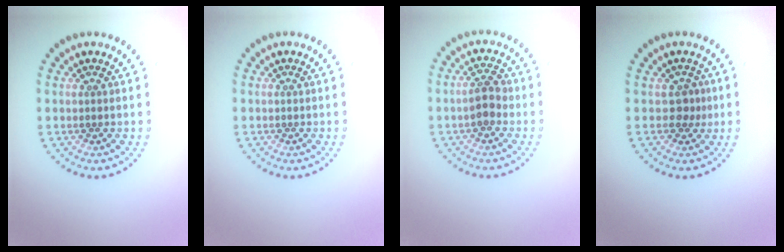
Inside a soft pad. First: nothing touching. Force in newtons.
{"total": 0.0}
{"total": 2.3, "press": 2.3, "slide": 0.5}
{"total": 1.4, "press": 1.1, "slide": 0.8}